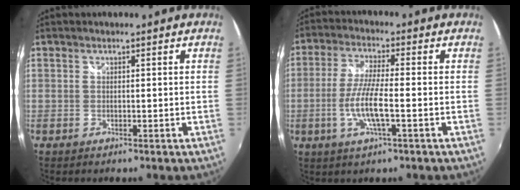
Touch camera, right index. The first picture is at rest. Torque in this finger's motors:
{"motor_torque": [0.76, -0.16, 0.50, 0.10]}